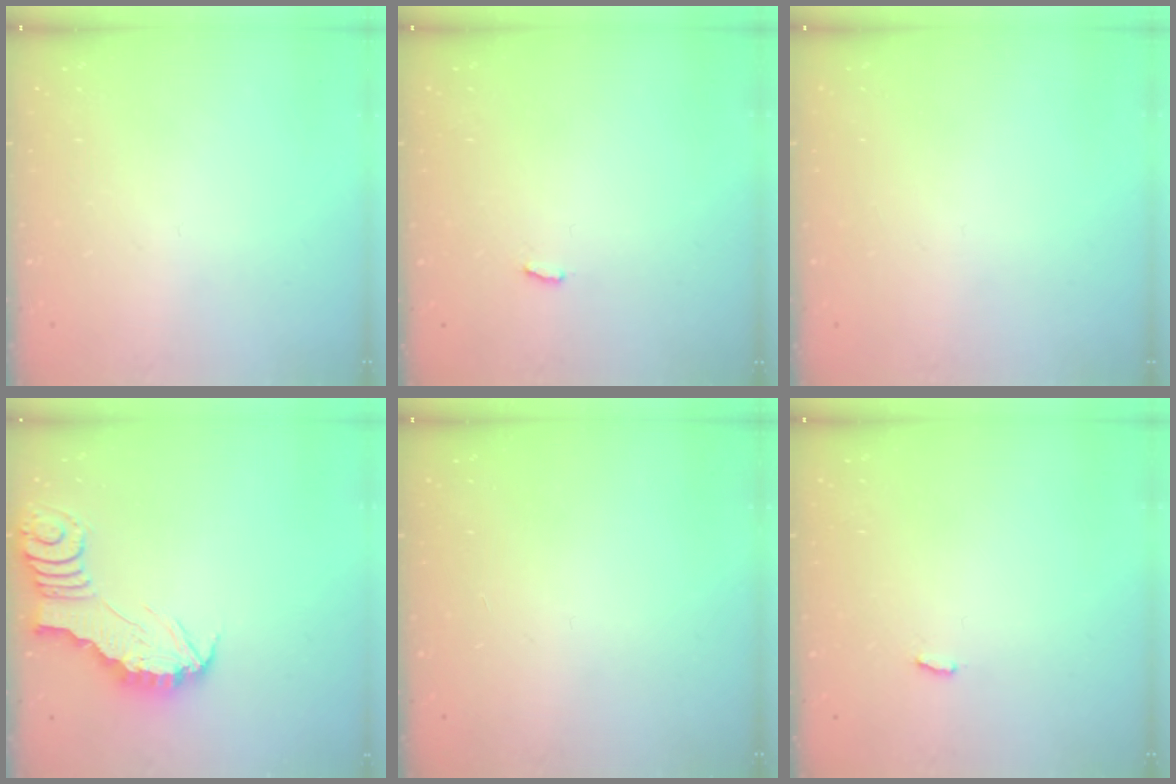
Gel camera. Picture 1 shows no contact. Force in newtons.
{"total": 2.2, "press": 2.2, "slide": 0.2}
{"total": 0.0}
{"total": 2.6, "press": 2.6, "slide": 0.2}
{"total": 1.4, "press": 1.4, "slide": 0.1}
{"total": 2.2, "press": 2.2, "slide": 0.2}